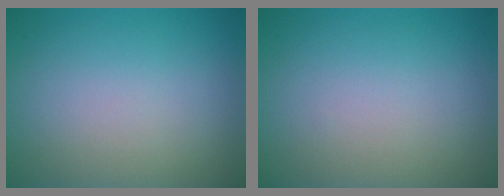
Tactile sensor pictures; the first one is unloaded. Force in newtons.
{"total": 0.0}